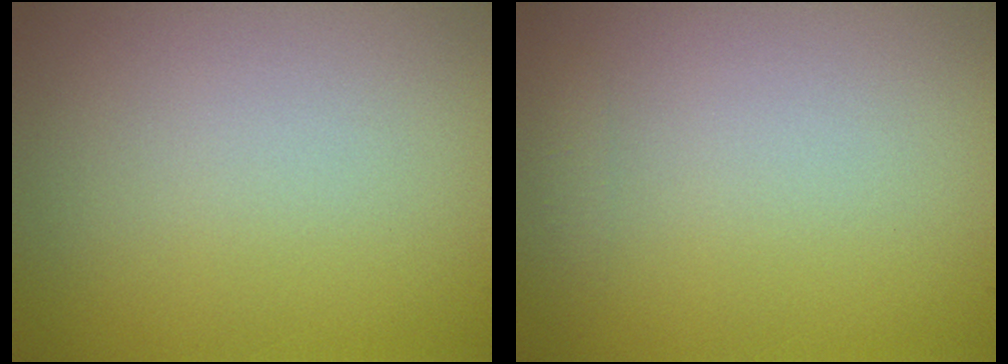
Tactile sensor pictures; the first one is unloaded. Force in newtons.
{"total": 0.7, "press": 0.7, "slide": 0.1}